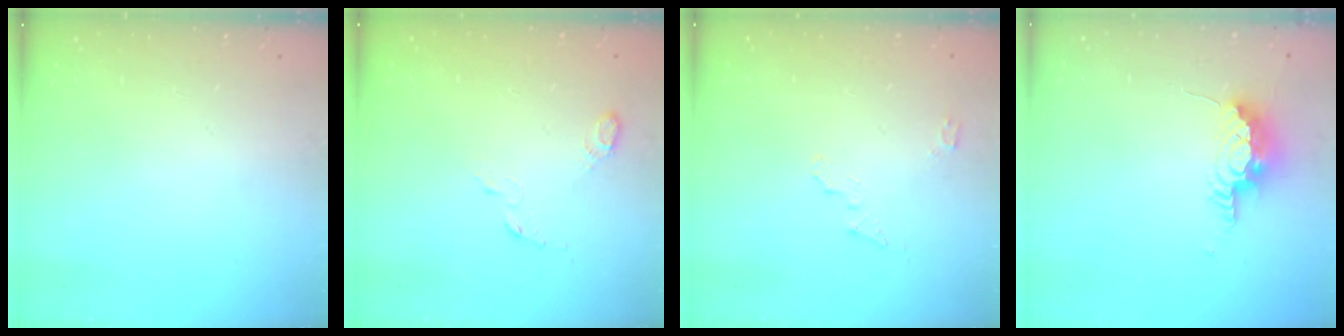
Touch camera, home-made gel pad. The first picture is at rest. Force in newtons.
{"total": 4.6, "press": 4.6, "slide": 0.5}
{"total": 3.7, "press": 3.7, "slide": 0.4}
{"total": 11.7, "press": 9.7, "slide": 6.5}